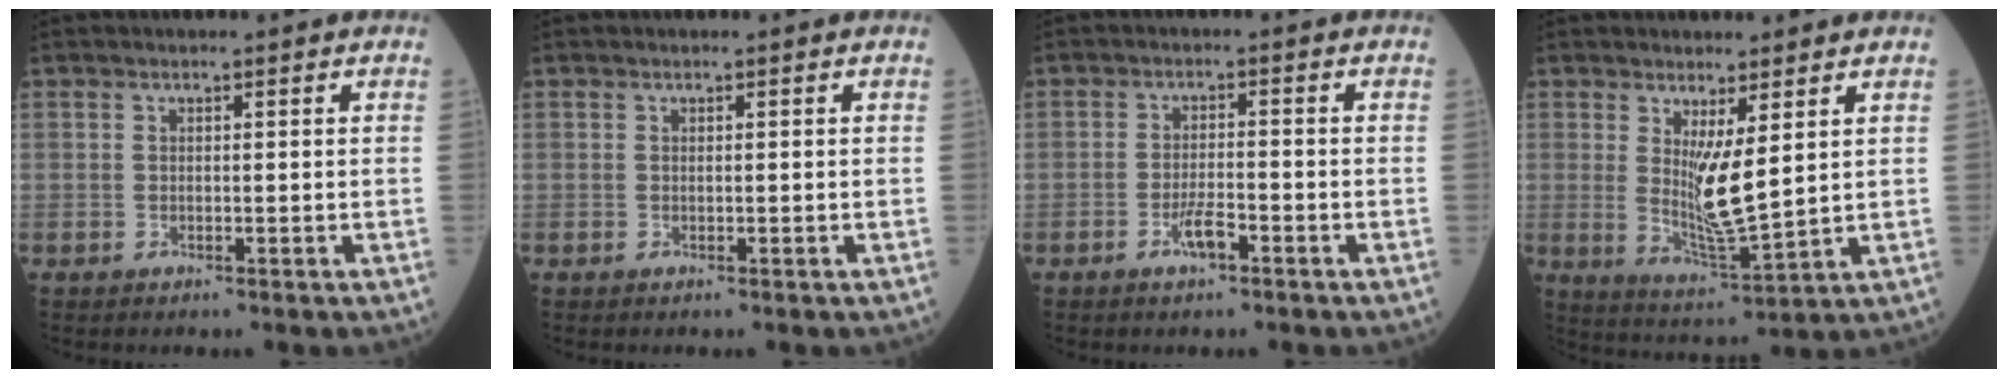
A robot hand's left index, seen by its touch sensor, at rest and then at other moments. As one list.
[{"total": 0.0}, {"total": 3.1, "force": [-1.9, 0.6, 2.3], "torque": [-0.047, 0.000, -0.036]}, {"total": 7.0, "force": [1.8, 0.7, 6.8], "torque": [-0.134, -0.030, 0.040]}]